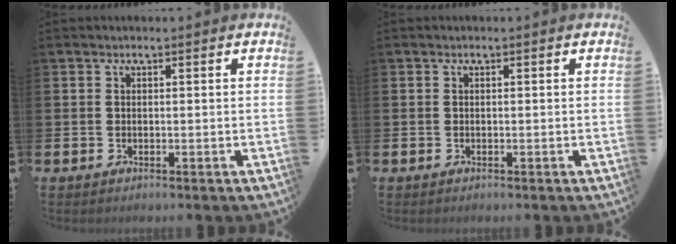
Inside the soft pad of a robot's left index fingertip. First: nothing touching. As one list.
[{"total": 0.0}]